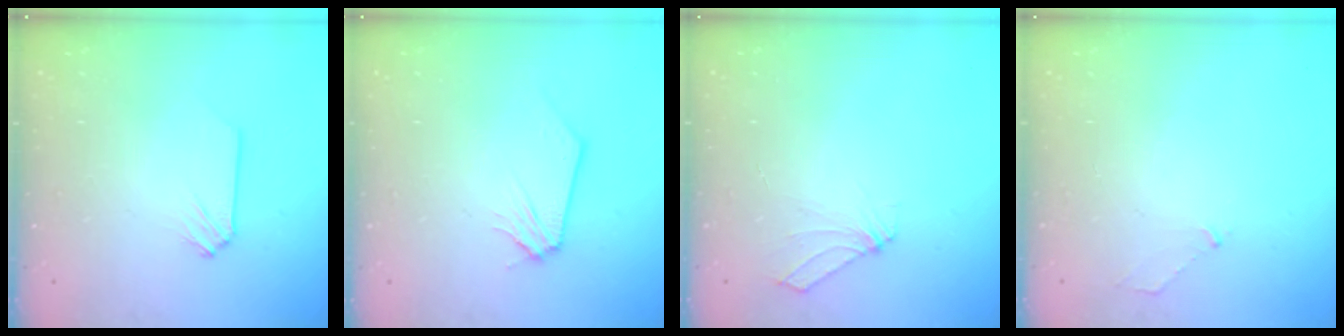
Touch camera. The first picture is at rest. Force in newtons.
{"total": 0.0}
{"total": 5.5, "press": 5.4, "slide": 1.0}
{"total": 2.2, "press": 2.1, "slide": 0.4}